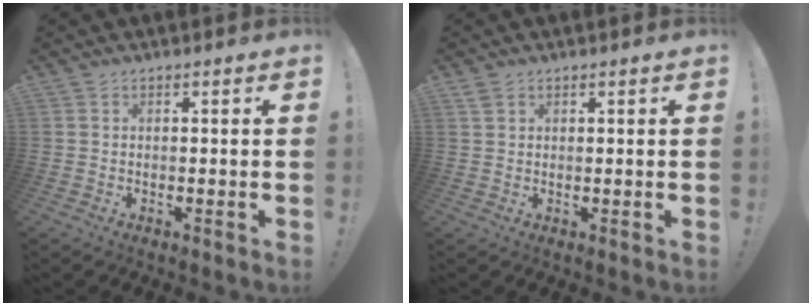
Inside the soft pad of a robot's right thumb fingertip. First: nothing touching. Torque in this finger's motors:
{"motor_torque": [-0.16, 0.19, 0.06, 0.22, 0.00]}